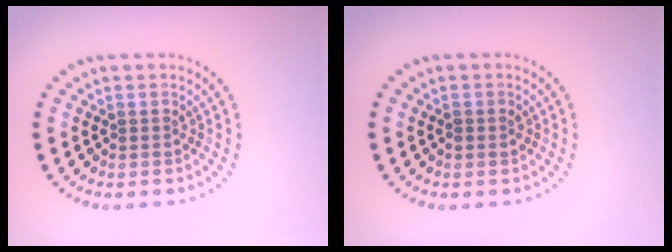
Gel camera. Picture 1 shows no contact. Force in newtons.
{"total": 0.8, "press": 0.8, "slide": 0.1}